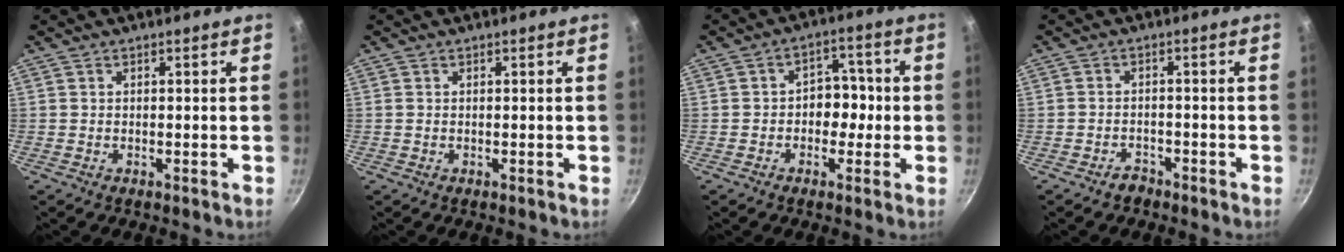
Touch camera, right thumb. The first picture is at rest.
{"total": 0.0}
{"total": 6.3, "force": [-0.9, 4.9, 3.9], "torque": [0.005, 0.021, -0.018]}
{"total": 2.3, "force": [-1.9, 1.3, 0.4], "torque": [0.006, 0.028, -0.024]}